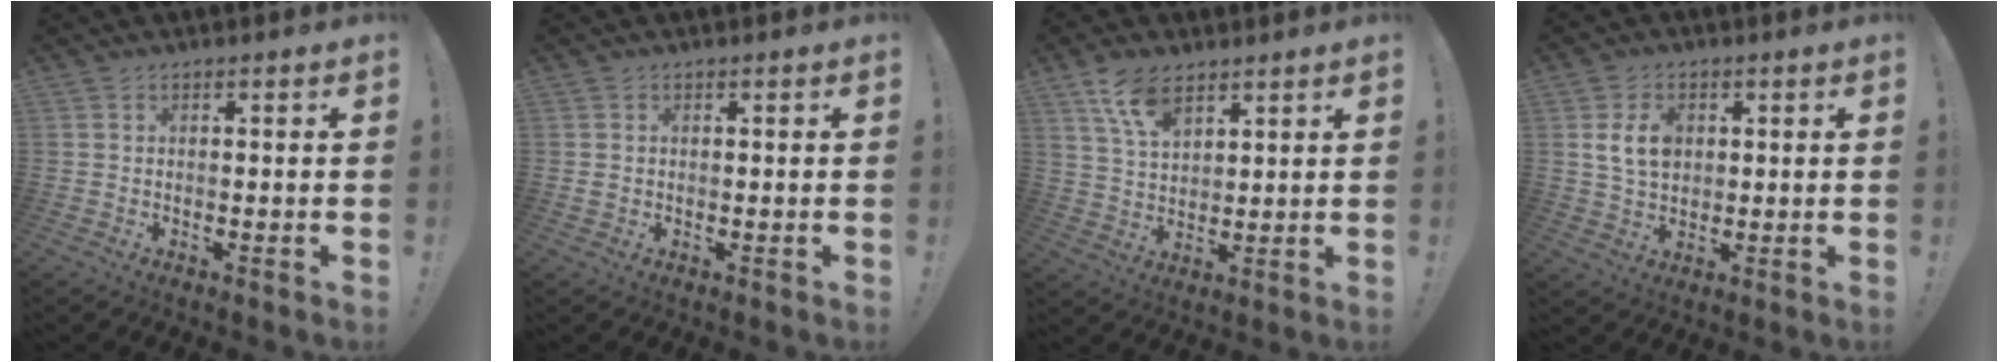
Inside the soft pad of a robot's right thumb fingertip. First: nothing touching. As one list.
[{"total": 1.0, "force": [0.5, 0.8, 0.4], "torque": [0.001, 0.000, 0.007]}, {"total": 9.4, "force": [6.2, 4.4, 5.5], "torque": [-0.105, -0.024, 0.118]}, {"total": 8.3, "force": [1.9, 6.0, 5.4], "torque": [-0.105, 0.002, 0.035]}]